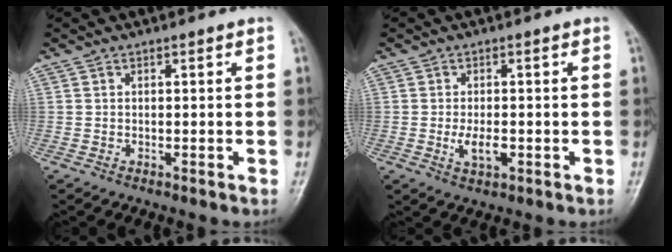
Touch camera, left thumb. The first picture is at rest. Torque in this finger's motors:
{"motor_torque": [-0.19, 0.56, 0.44, 0.09, 0.08]}